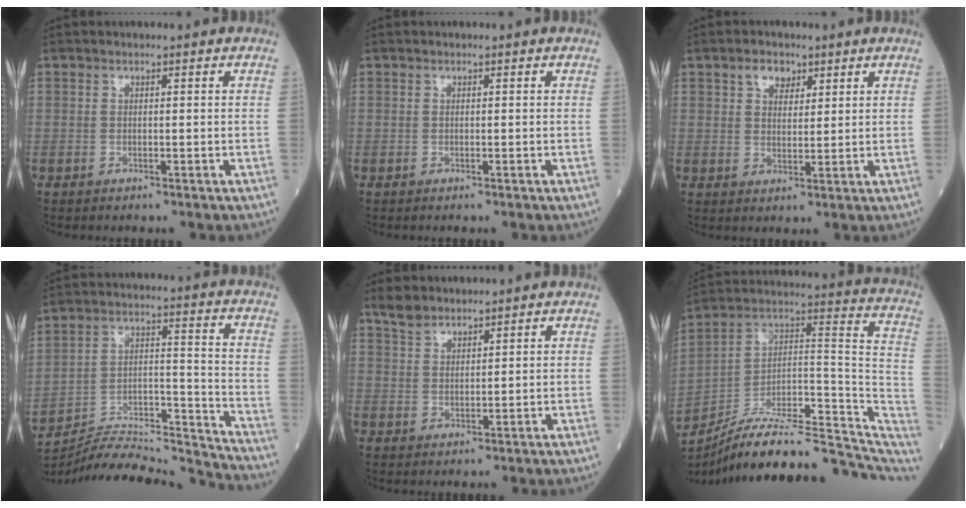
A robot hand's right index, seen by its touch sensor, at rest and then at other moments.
{"total": 0.0}
{"total": 3.7, "force": [2.2, 2.4, 1.9], "torque": [-0.034, 0.008, 0.039]}
{"total": 18.8, "force": [-18.6, -0.2, 2.9], "torque": [-0.057, 0.031, -0.291]}
{"total": 3.5, "force": [3.2, 1.0, 0.8], "torque": [-0.021, 0.010, 0.065]}
{"total": 22.5, "force": [-19.3, 5.3, 10.2], "torque": [-0.116, 0.051, -0.295]}